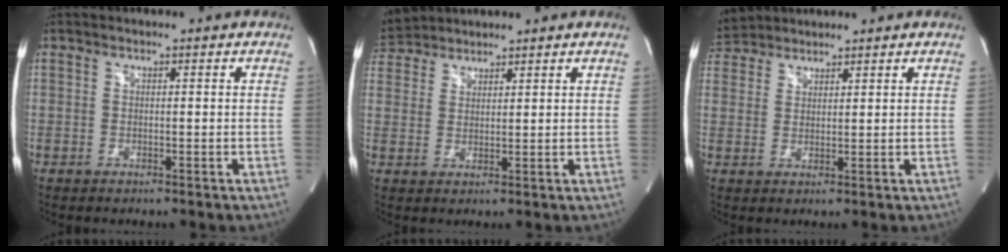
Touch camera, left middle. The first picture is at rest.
{"total": 6.4, "force": [6.0, 2.1, 0.7], "torque": [-0.023, 0.029, 0.119]}
{"total": 5.7, "force": [5.3, 1.9, 0.4], "torque": [-0.015, 0.025, 0.106]}